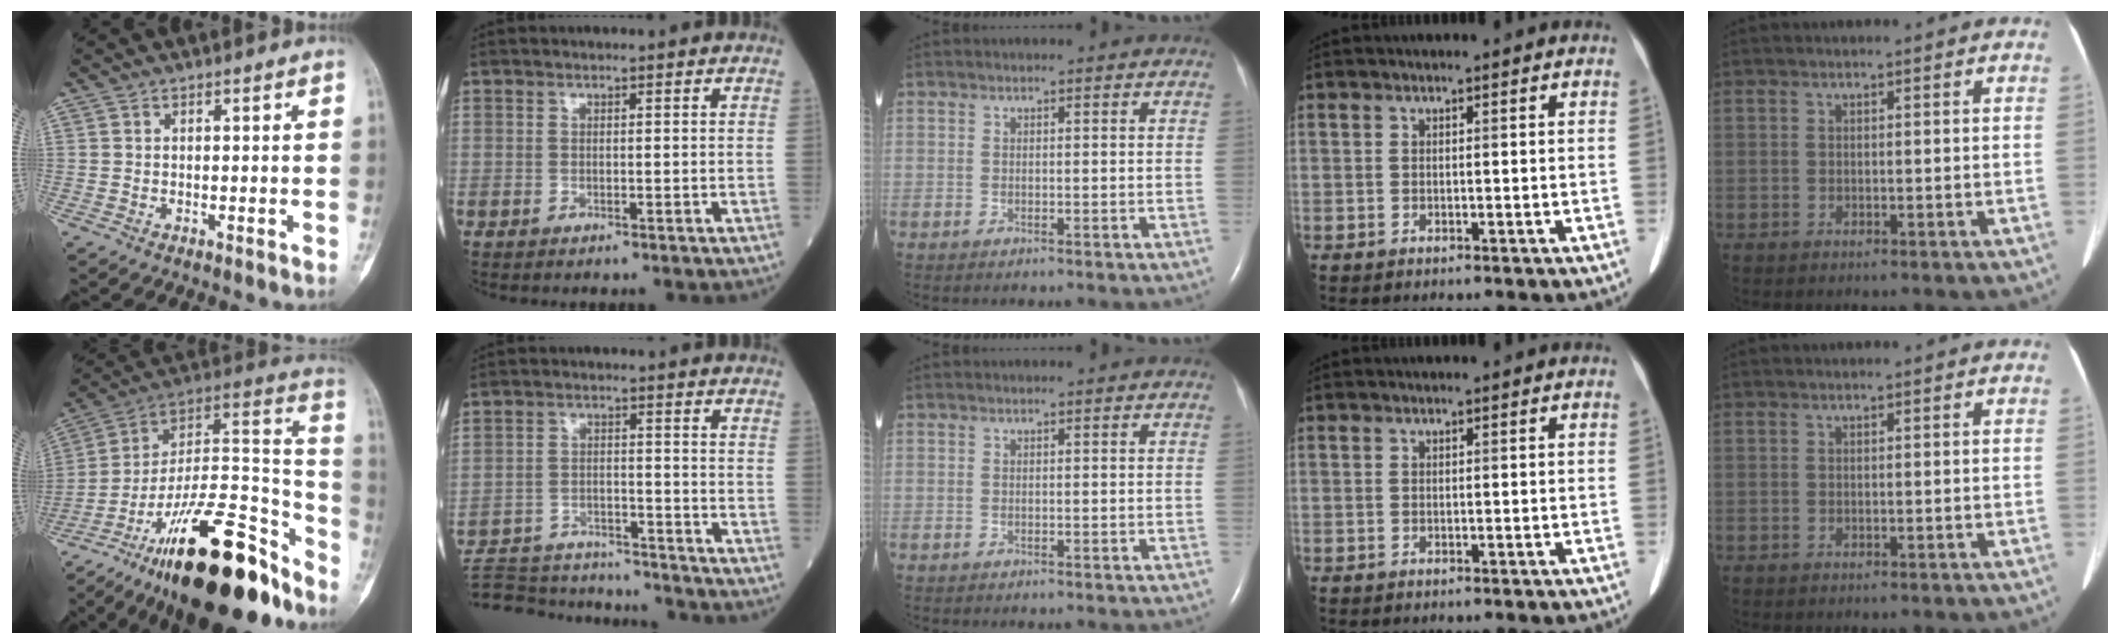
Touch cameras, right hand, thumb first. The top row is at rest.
{"thumb": {"total": 32.2, "force": [-21.4, 10.7, 21.6], "torque": [-0.271, 0.088, -0.346]}, "index": {"total": 19.7, "force": [-18.6, 3.2, 5.9], "torque": [-0.149, -0.013, -0.275]}}